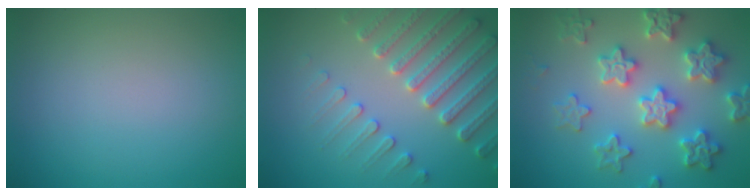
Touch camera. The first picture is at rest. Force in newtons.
{"total": 4.8, "press": 4.5, "slide": 1.7}
{"total": 6.1, "press": 6.0, "slide": 1.3}